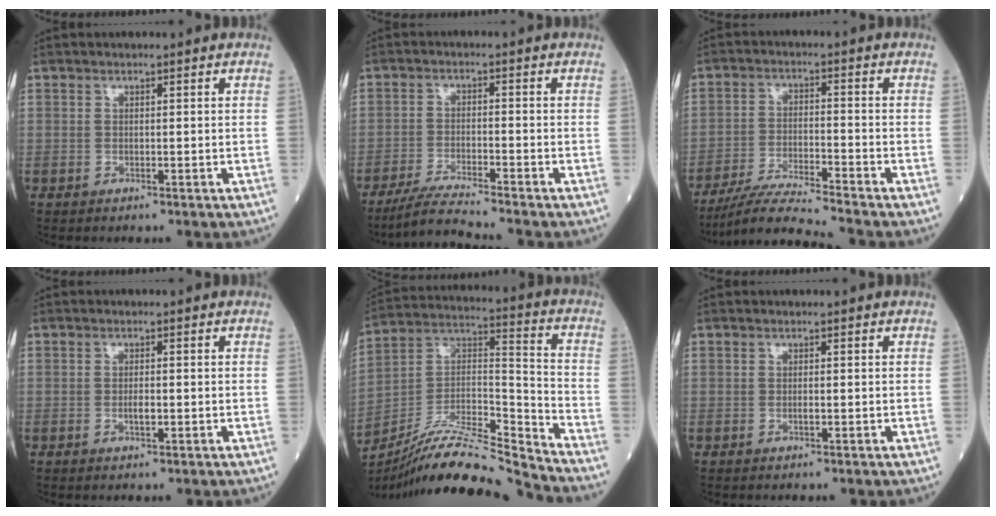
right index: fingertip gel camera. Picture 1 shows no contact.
{"total": 5.8, "force": [-5.2, -1.5, 2.1], "torque": [-0.043, -0.025, -0.101]}
{"total": 8.2, "force": [-7.6, -2.1, 2.3], "torque": [-0.041, -0.020, -0.145]}
{"total": 1.6, "force": [-0.4, 0.4, 1.5], "torque": [-0.029, 0.000, -0.007]}
{"total": 17.7, "force": [-16.7, -0.7, 6.0], "torque": [-0.110, 0.039, -0.296]}
{"total": 0.6, "force": [-0.2, 0.1, 0.6], "torque": [-0.013, 0.000, -0.003]}